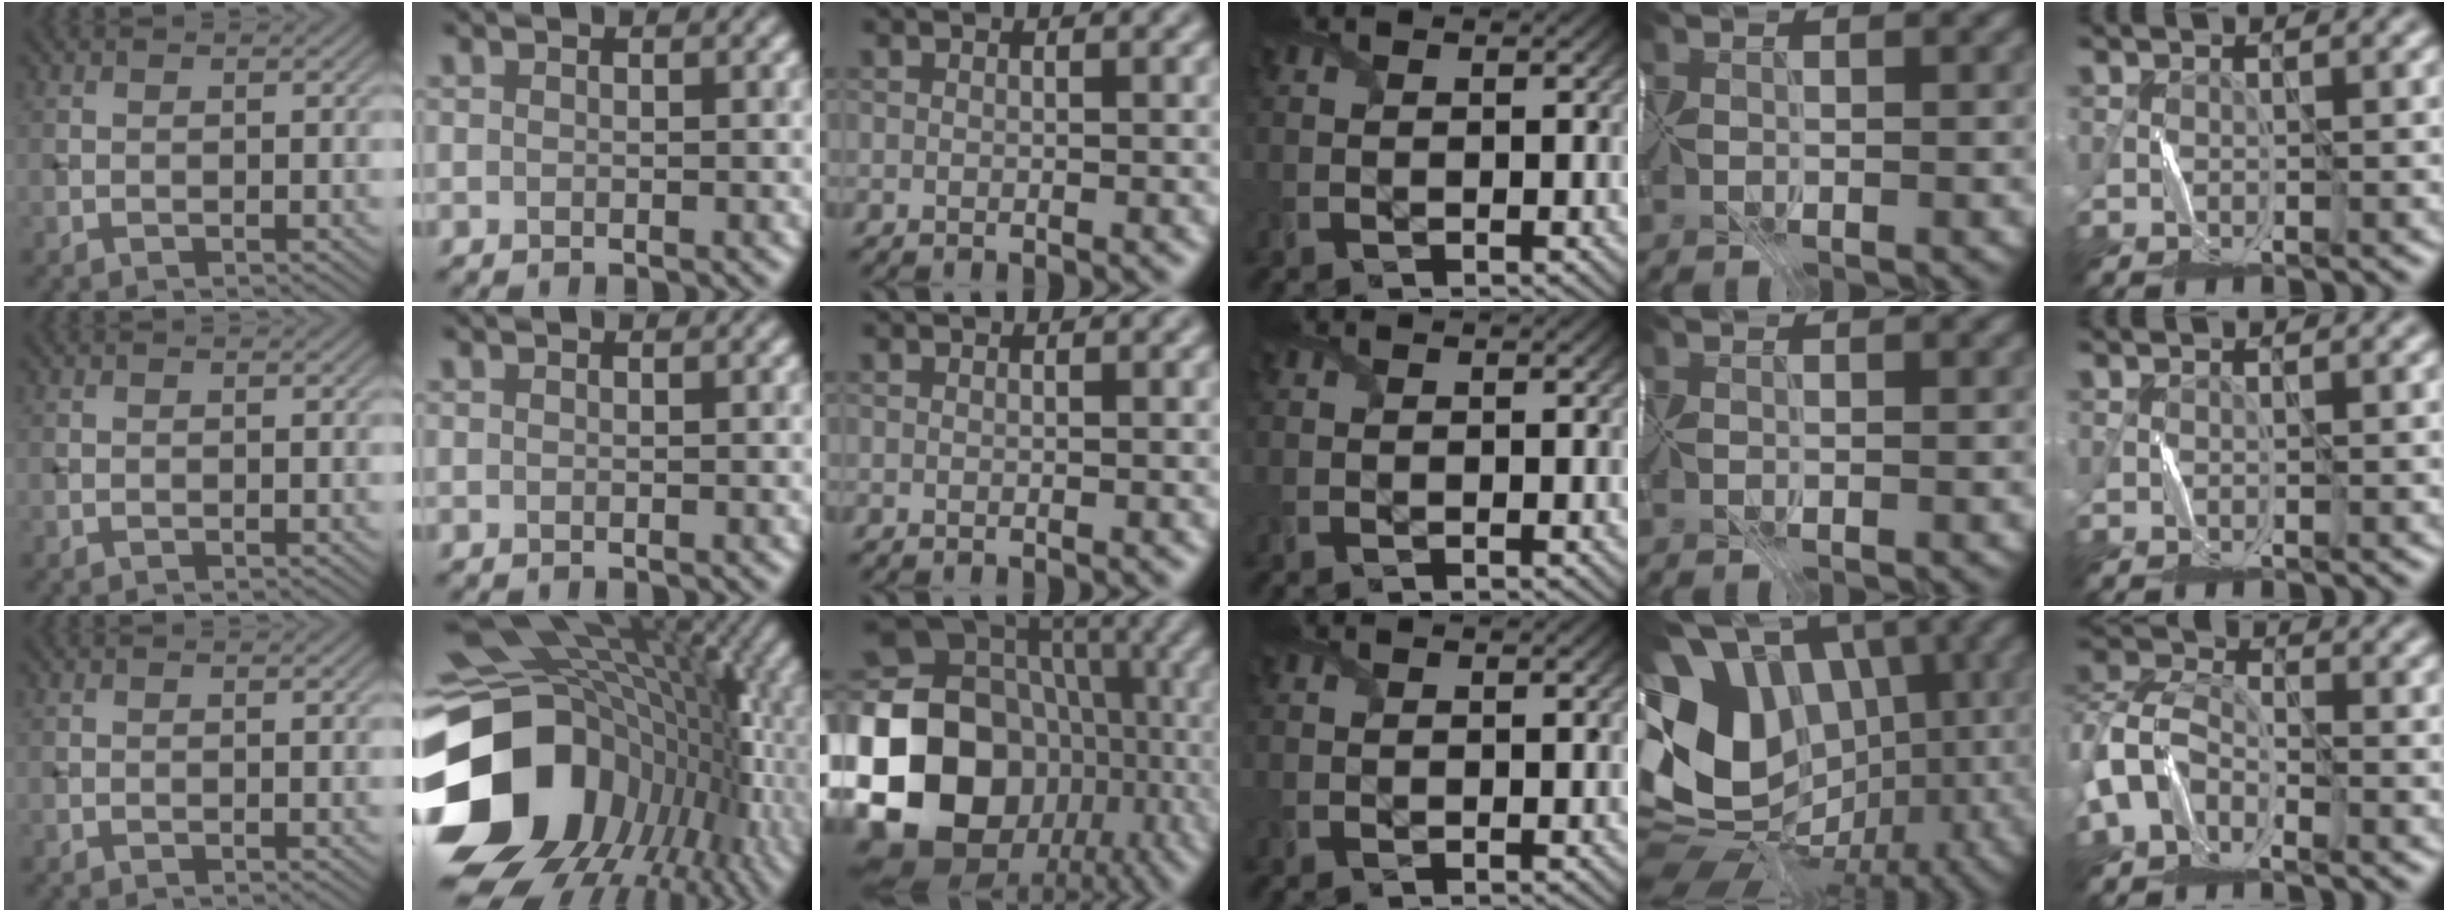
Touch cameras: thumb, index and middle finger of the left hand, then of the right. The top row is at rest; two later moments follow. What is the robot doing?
{"motion": "fold", "object": "map"}